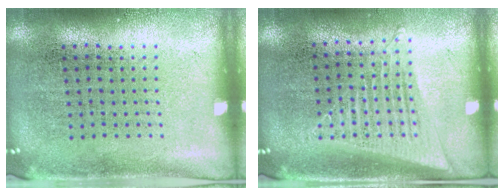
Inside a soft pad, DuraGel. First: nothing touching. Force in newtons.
{"total": 1.4, "press": 1.3, "slide": 0.5}